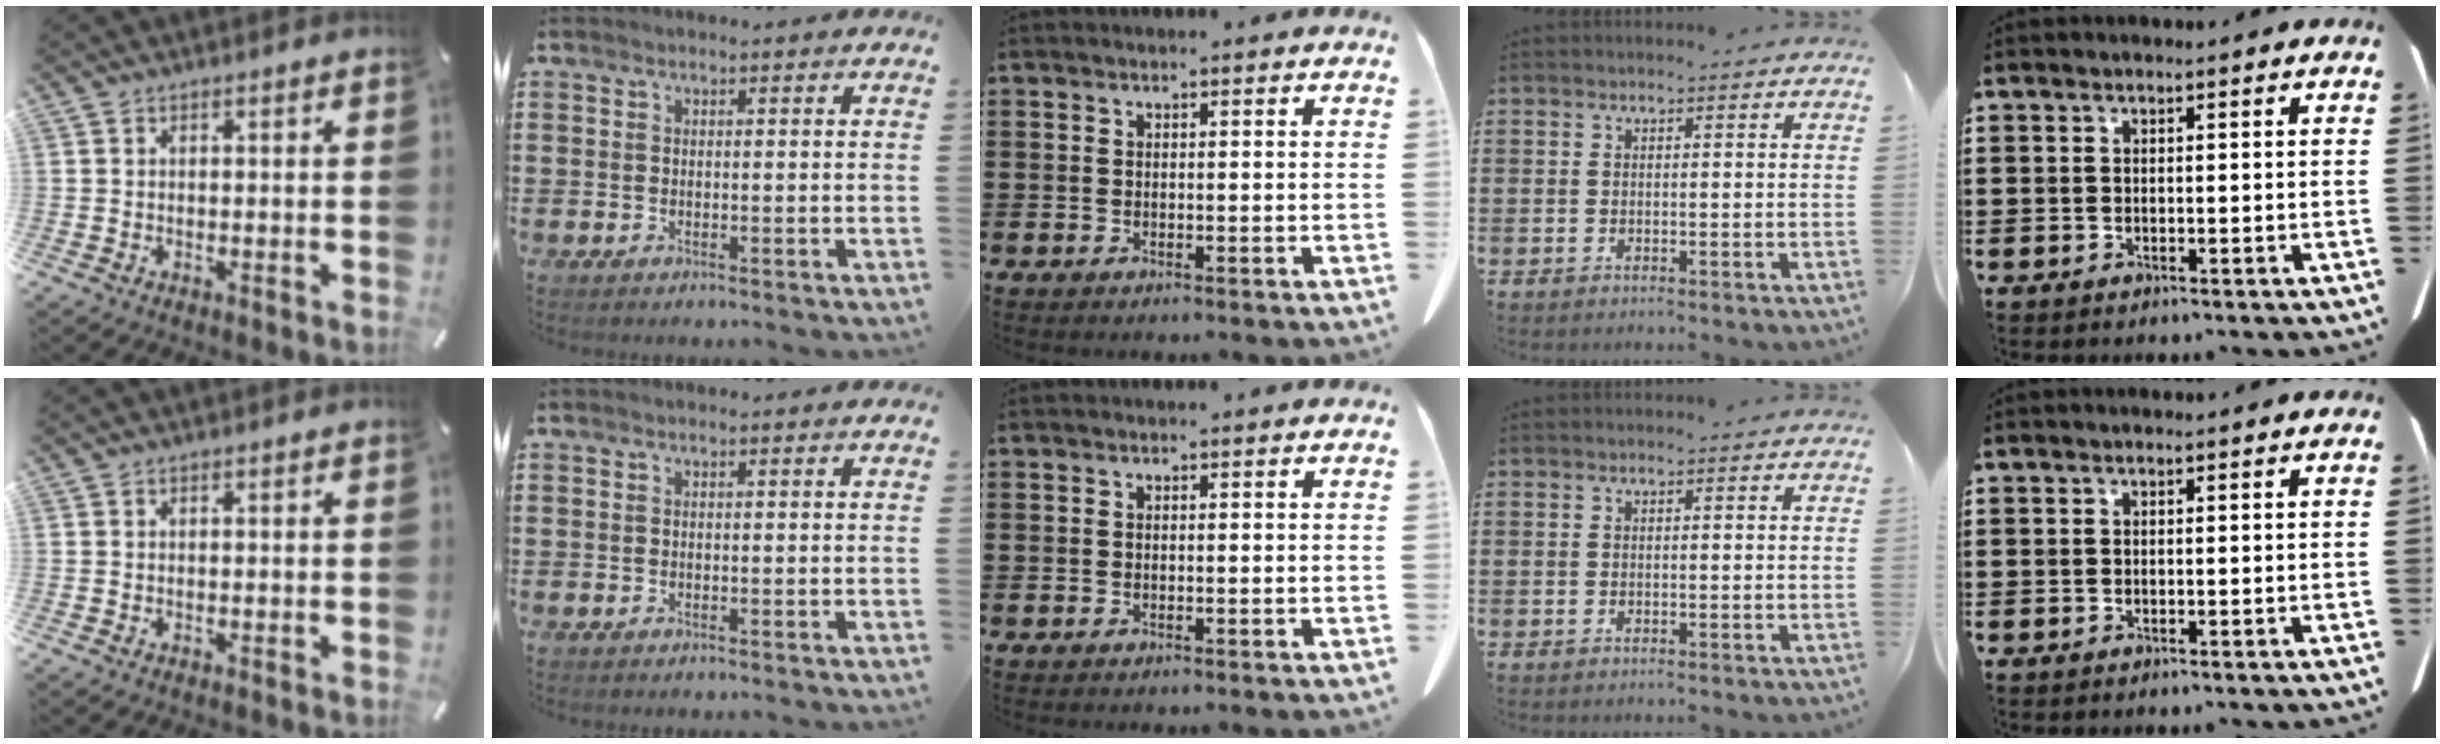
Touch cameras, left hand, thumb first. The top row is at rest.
{}